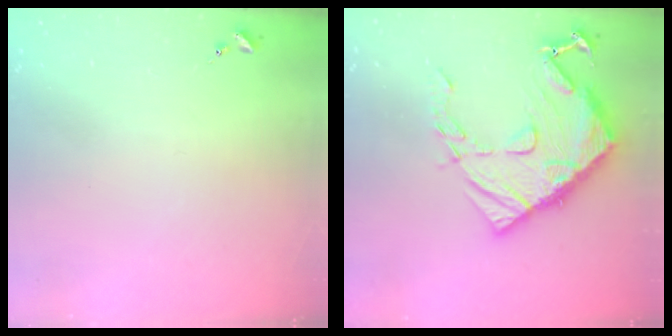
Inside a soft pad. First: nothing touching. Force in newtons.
{"total": 22.1, "press": 22.0, "slide": 2.0}